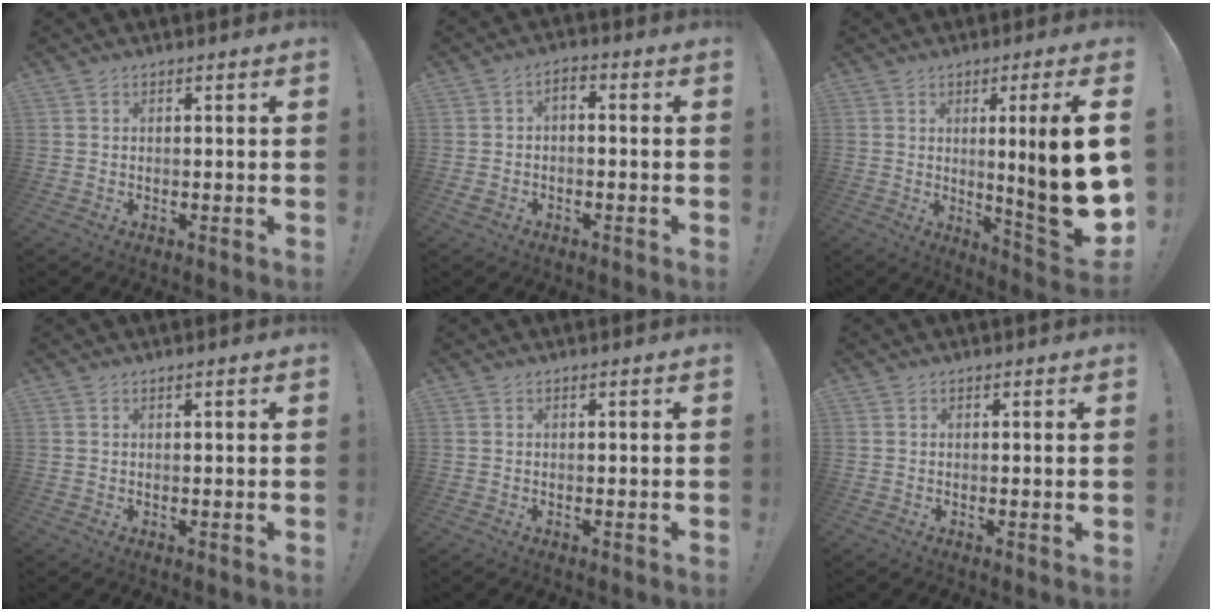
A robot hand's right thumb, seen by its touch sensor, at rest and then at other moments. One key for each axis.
{"total": 3.5, "fx": -1.9, "fy": 2.0, "fz": 2.1, "tx": -0.043, "ty": 0.006, "tz": -0.035}
{"total": 16.1, "fx": 1.3, "fy": 0.1, "fz": 16.0, "tx": -0.232, "ty": -0.024, "tz": 0.016}
{"total": 1.0, "fx": 0.6, "fy": 0.0, "fz": 0.8, "tx": -0.008, "ty": -0.003, "tz": 0.008}
{"total": 0.0}
{"total": 0.6, "fx": 0.3, "fy": -0.2, "fz": 0.5, "tx": -0.001, "ty": -0.003, "tz": 0.002}